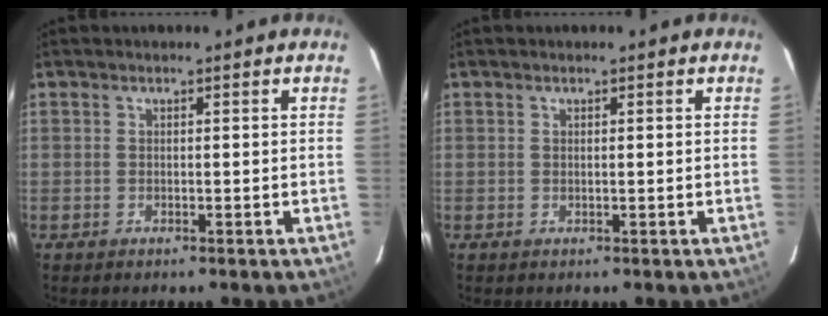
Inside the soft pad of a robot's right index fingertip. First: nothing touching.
{"total": 0.0}